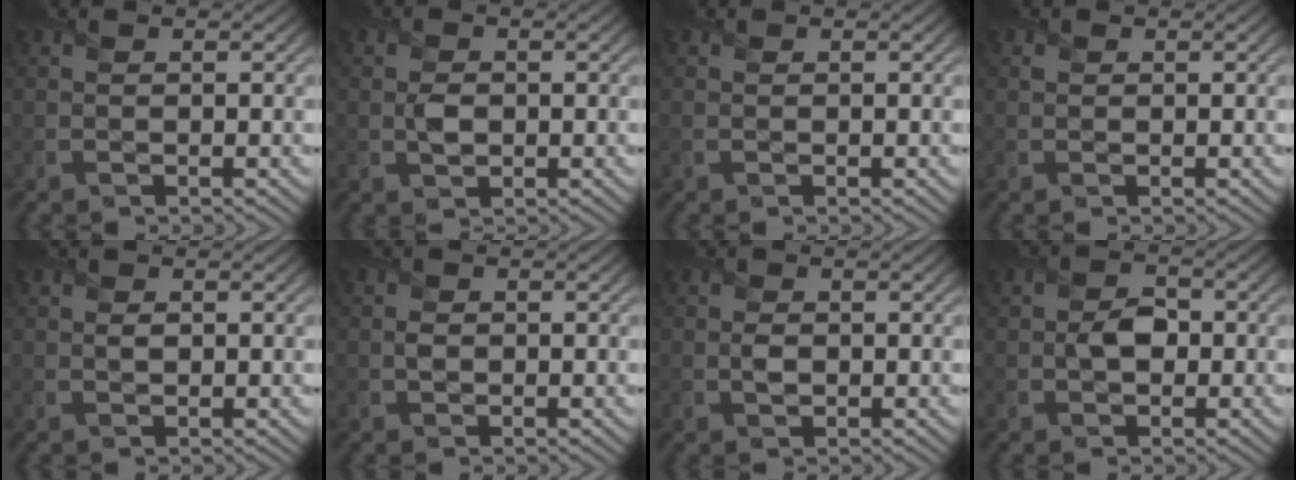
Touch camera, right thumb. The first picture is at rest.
{"total": 2.1, "force": [-0.1, 1.6, 1.3], "torque": [-0.028, -0.004, -0.003]}
{"total": 0.0}
{"total": 0.6, "force": [0.2, 0.5, 0.1], "torque": [0.000, -0.003, 0.003]}
{"total": 1.1, "force": [0.2, 0.8, 0.7], "torque": [-0.014, -0.004, 0.001]}
{"total": 1.3, "force": [-0.1, 1.2, 0.6], "torque": [-0.014, -0.004, -0.007]}
{"total": 1.6, "force": [-0.1, 1.3, 0.9], "torque": [-0.020, -0.005, -0.005]}
{"total": 3.2, "force": [-0.3, 2.4, 2.1], "torque": [-0.040, -0.001, -0.011]}